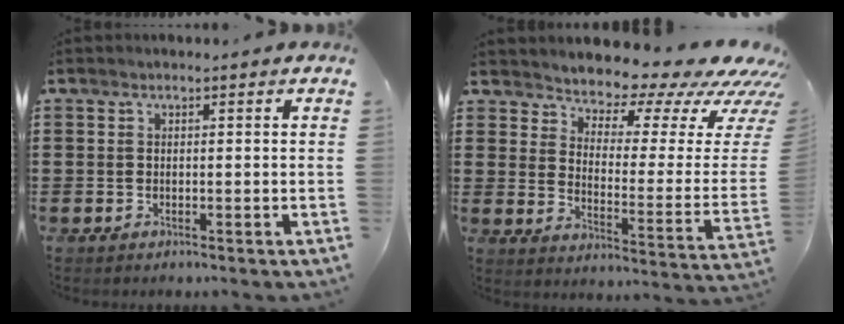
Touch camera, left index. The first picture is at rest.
{"total": 6.4, "force": [5.9, 1.6, 1.7], "torque": [-0.045, -0.063, 0.095]}